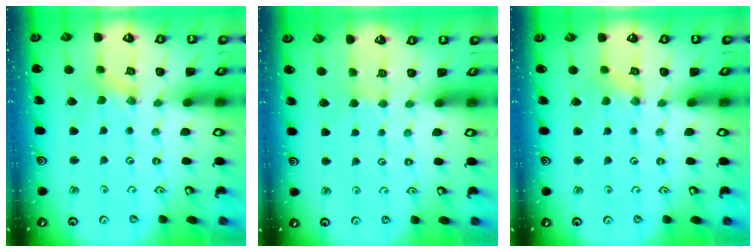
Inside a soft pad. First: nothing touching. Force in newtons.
{"total": 1.9, "press": 1.9, "slide": 0.3}
{"total": 0.5, "press": 0.5, "slide": 0.1}